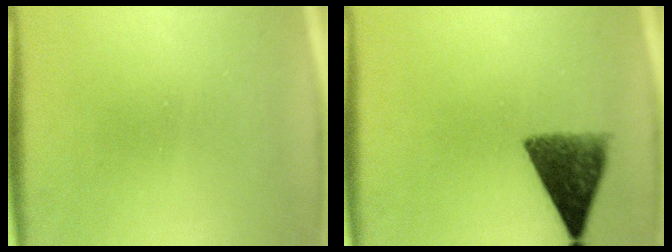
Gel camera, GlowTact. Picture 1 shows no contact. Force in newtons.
{"total": 8.8}